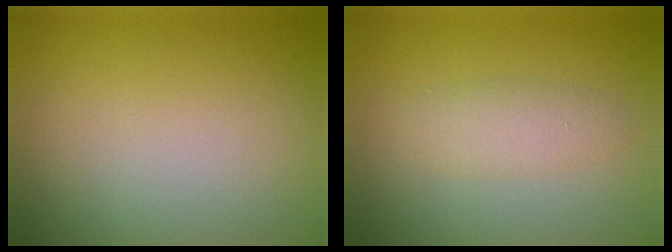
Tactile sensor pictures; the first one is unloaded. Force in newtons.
{"total": 2.0, "press": 2.0, "slide": 0.0}